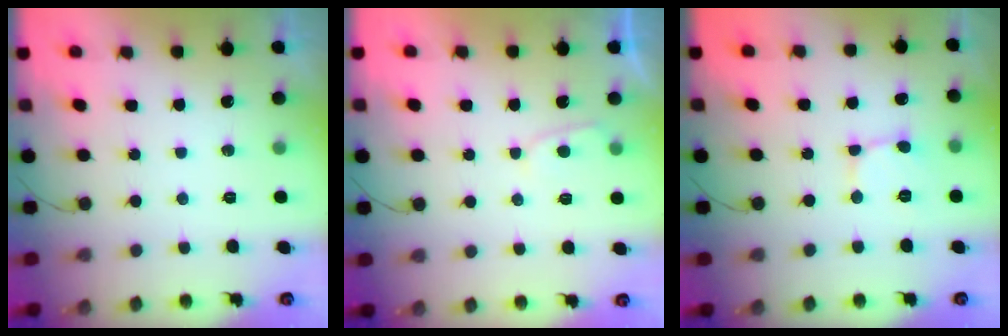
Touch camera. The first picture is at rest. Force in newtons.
{"total": 2.9, "press": 2.9, "slide": 0.3}
{"total": 2.1, "press": 2.1, "slide": 0.2}